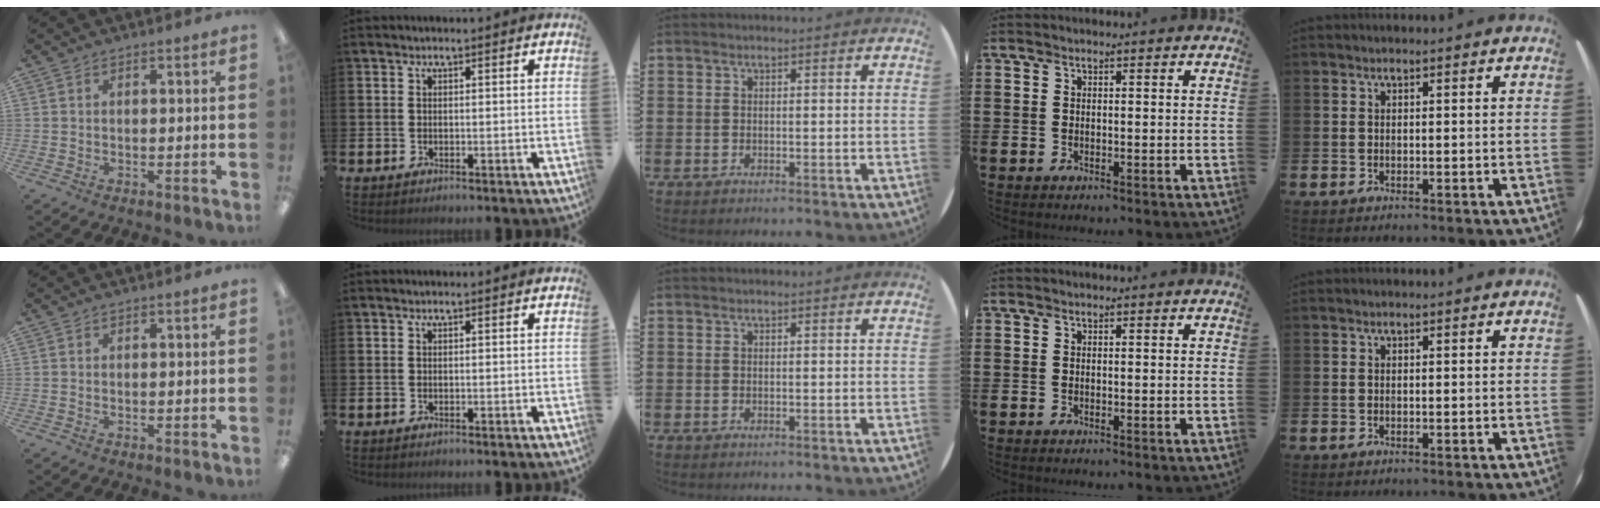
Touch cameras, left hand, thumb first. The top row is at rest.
{}